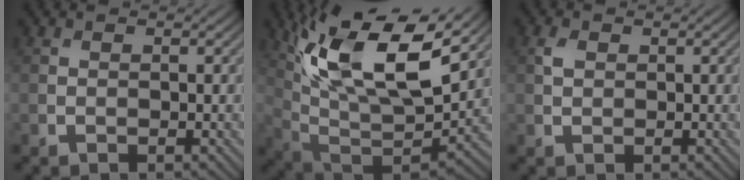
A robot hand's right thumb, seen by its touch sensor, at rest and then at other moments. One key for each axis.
{"total": 17.4, "fx": 8.6, "fy": 6.3, "fz": 13.8, "tx": -0.290, "ty": 0.001, "tz": 0.164}
{"total": 1.3, "fx": 0.5, "fy": 0.9, "fz": 0.8, "tx": -0.018, "ty": 0.004, "tz": 0.007}